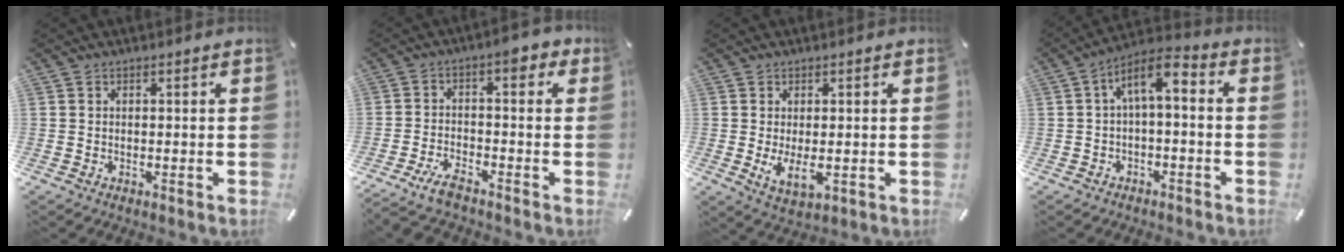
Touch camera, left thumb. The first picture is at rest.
{"total": 7.5, "force": [-3.3, 3.6, 5.6], "torque": [-0.106, 0.016, -0.064]}
{"total": 5.8, "force": [-0.4, 2.6, 5.1], "torque": [-0.098, -0.014, -0.012]}
{"total": 6.9, "force": [0.5, 3.1, 6.1], "torque": [-0.109, -0.001, 0.007]}